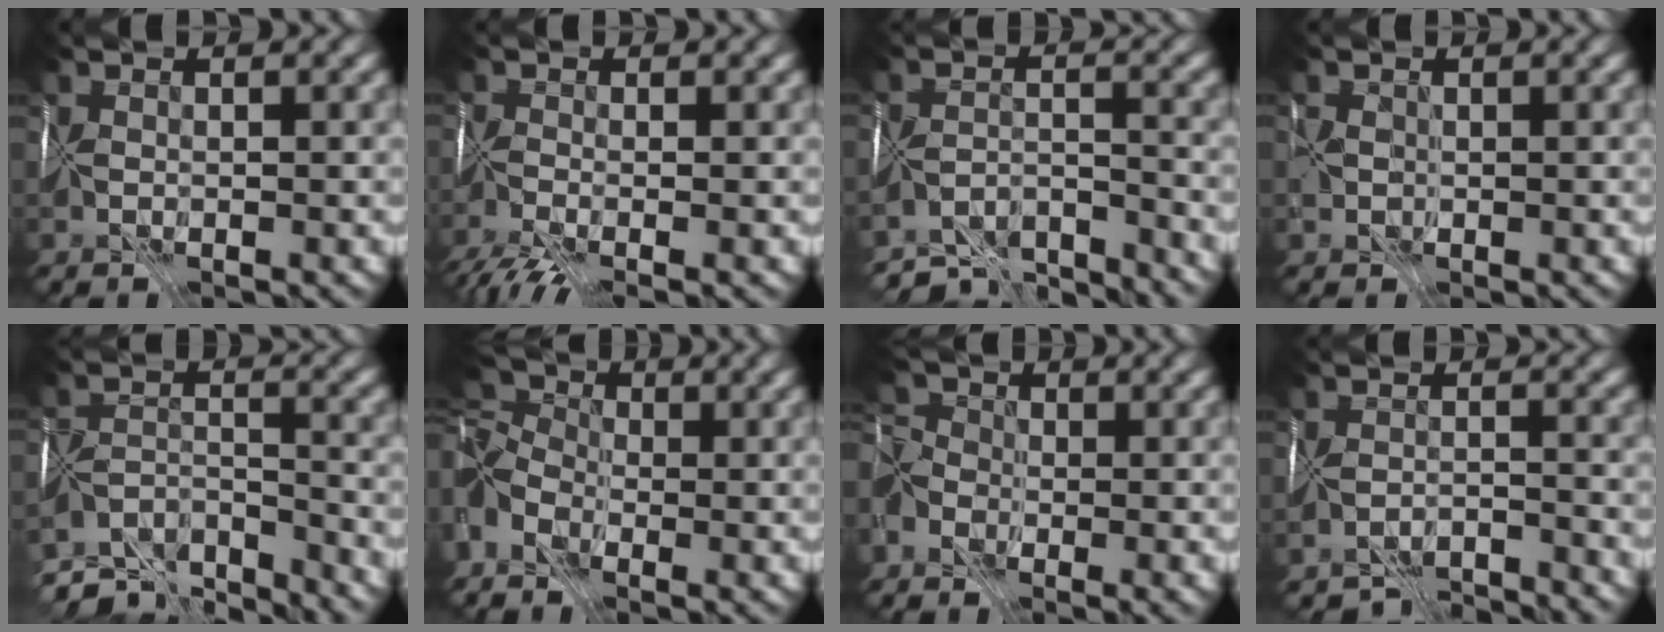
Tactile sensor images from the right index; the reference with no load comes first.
{"total": 5.2, "force": [-3.5, 1.7, 3.4], "torque": [-0.070, -0.032, -0.056]}
{"total": 8.1, "force": [-7.8, 1.2, 1.4], "torque": [-0.019, -0.005, -0.118]}
{"total": 0.8, "force": [0.3, 0.7, -0.1], "torque": [0.002, 0.001, 0.007]}
{"total": 8.3, "force": [-7.8, 2.0, 1.9], "torque": [-0.026, 0.000, -0.121]}
{"total": 6.3, "force": [-1.5, 4.2, 4.5], "torque": [-0.113, -0.002, -0.024]}
{"total": 6.5, "force": [-3.0, 4.1, 4.1], "torque": [-0.086, -0.009, -0.043]}
{"total": 5.1, "force": [-5.1, 0.1, 0.5], "torque": [-0.008, -0.011, -0.079]}